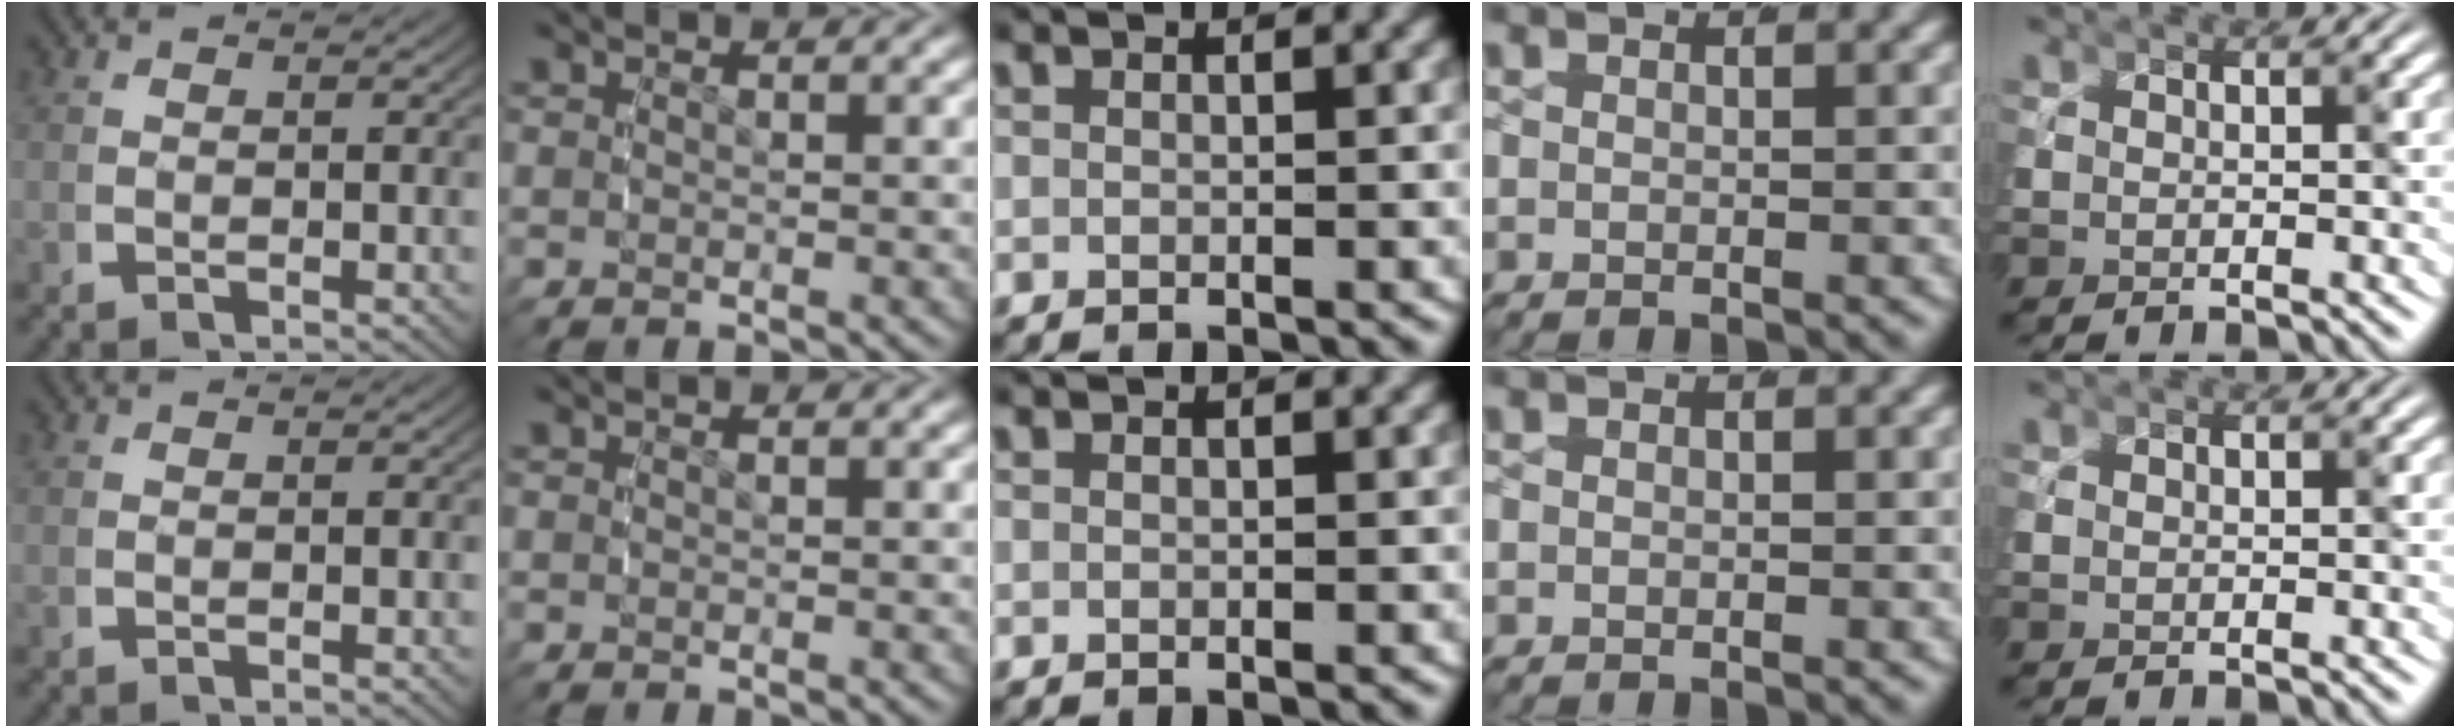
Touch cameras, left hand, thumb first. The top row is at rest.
{}